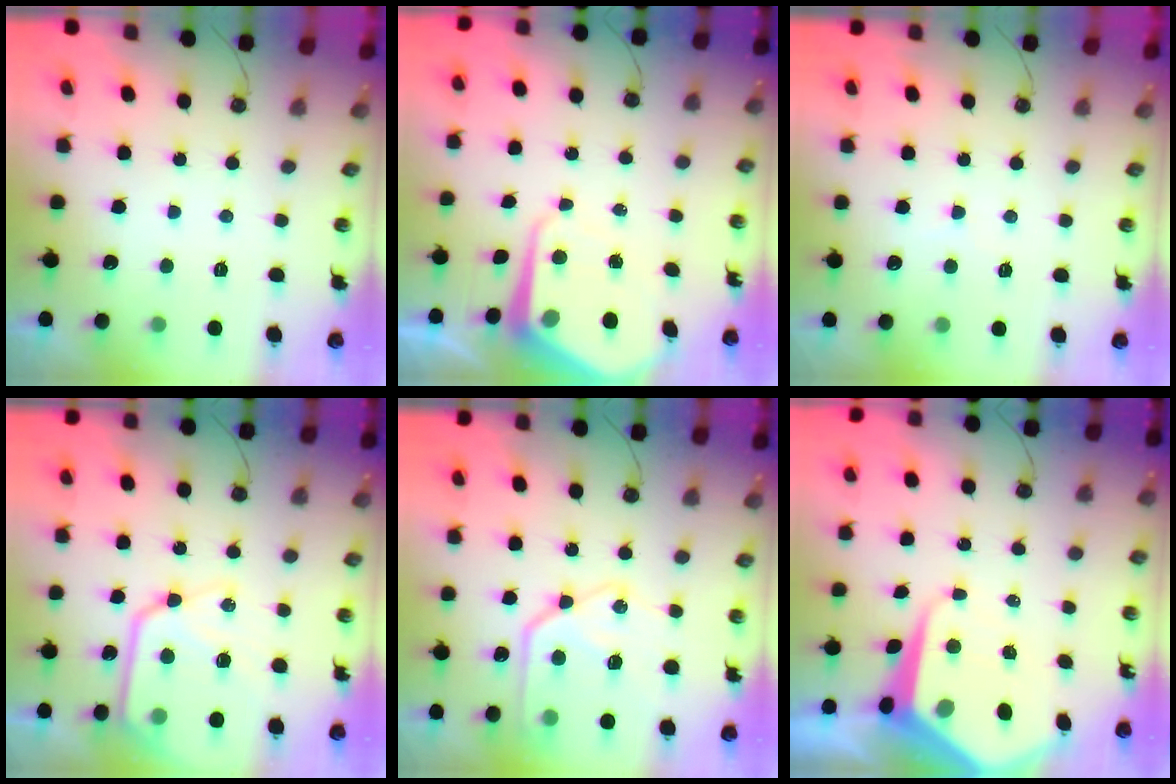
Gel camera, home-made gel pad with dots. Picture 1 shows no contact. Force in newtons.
{"total": 8.0, "press": 7.9, "slide": 0.6}
{"total": 3.5, "press": 3.4, "slide": 0.6}
{"total": 16.1, "press": 16.0, "slide": 1.9}
{"total": 16.5, "press": 16.4, "slide": 1.6}
{"total": 12.7, "press": 12.6, "slide": 1.0}